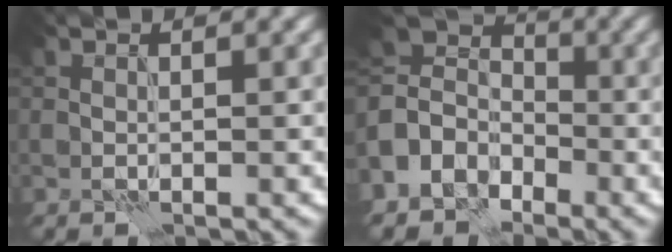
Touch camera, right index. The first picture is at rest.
{"total": 6.2, "force": [-3.4, 4.9, 1.5], "torque": [-0.035, 0.004, -0.079]}